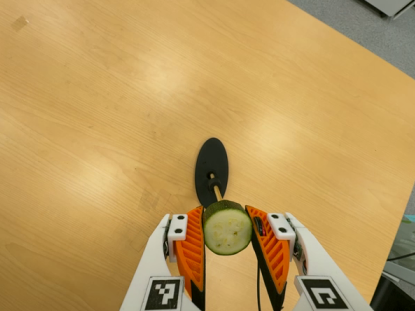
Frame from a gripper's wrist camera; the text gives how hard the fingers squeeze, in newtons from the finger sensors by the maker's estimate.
{"total": 12.0, "left": 11.2, "right": 12.8}